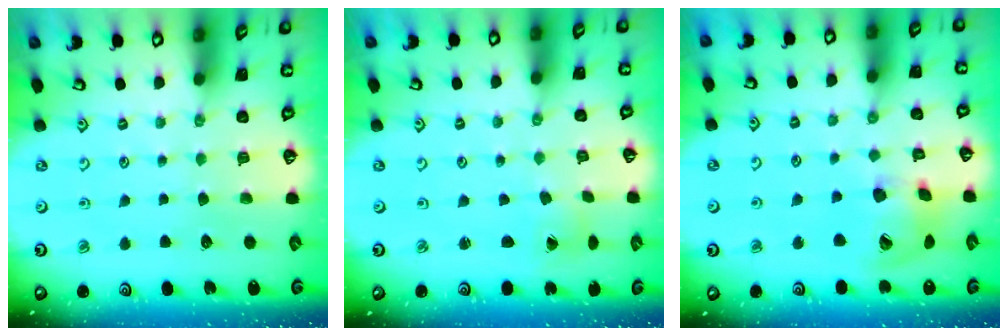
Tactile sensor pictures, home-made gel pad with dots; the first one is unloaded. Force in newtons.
{"total": 0.0}
{"total": 16.6, "press": 16.4, "slide": 2.8}